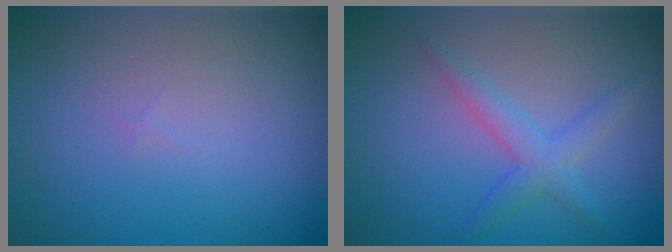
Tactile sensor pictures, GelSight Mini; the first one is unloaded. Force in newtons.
{"total": 2.3, "press": 2.3, "slide": 0.2}